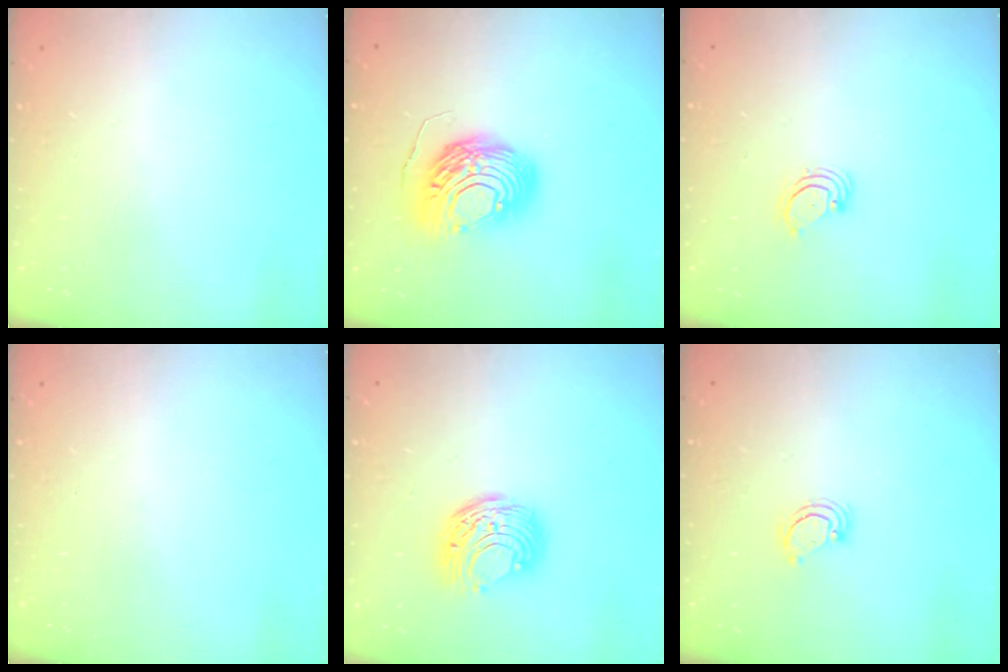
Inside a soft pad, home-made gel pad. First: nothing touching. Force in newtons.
{"total": 15.7, "press": 15.7, "slide": 1.3}
{"total": 3.1, "press": 3.1, "slide": 0.3}
{"total": 0.0}
{"total": 8.9, "press": 8.9, "slide": 0.5}
{"total": 2.6, "press": 2.6, "slide": 0.3}